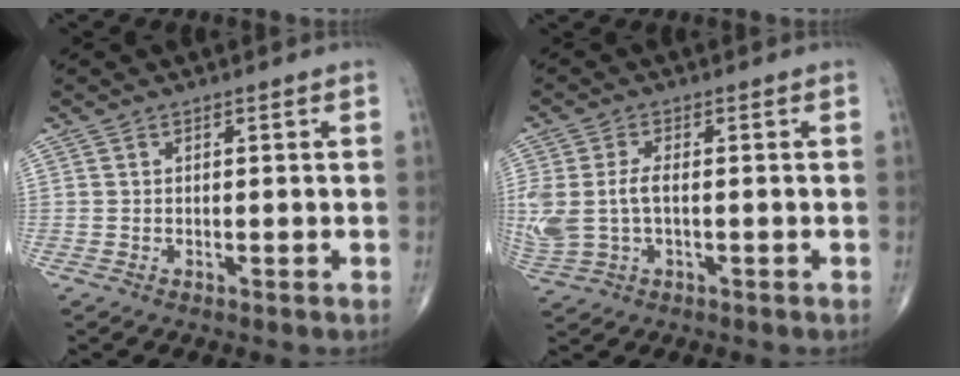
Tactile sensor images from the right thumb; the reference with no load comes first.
{"total": 7.6, "force": [-0.2, 4.2, 6.4], "torque": [-0.161, 0.009, 0.001]}